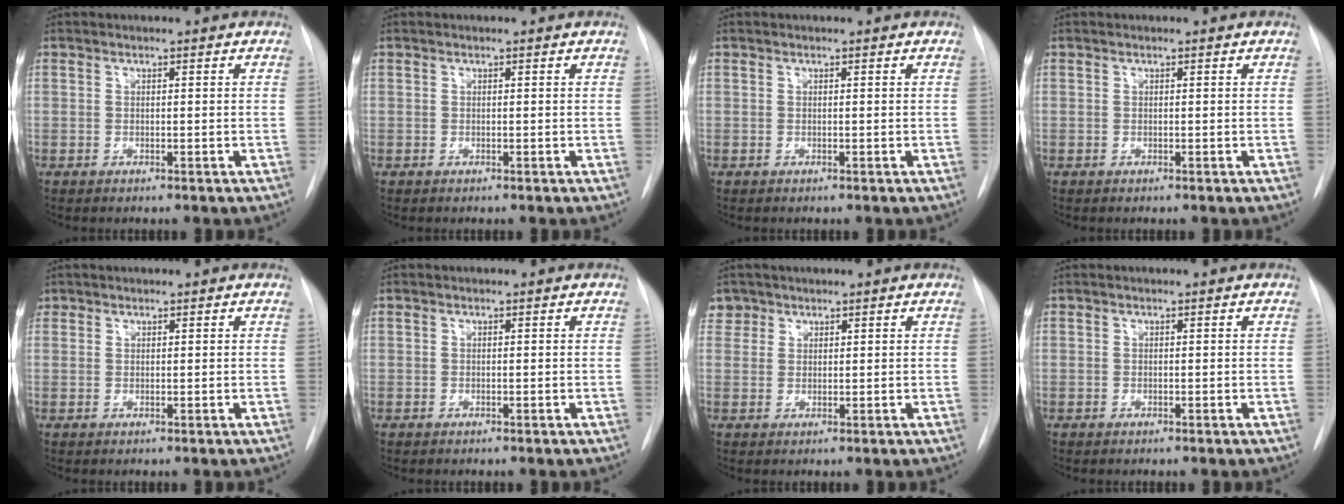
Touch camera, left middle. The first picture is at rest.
{"total": 0.0}
{"total": 0.0}
{"total": 0.0}
{"total": 1.1, "force": [0.8, 0.8, -0.2], "torque": [0.015, 0.003, 0.010]}
{"total": 0.0}
{"total": 2.8, "force": [1.8, 2.1, -0.3], "torque": [0.015, 0.005, 0.030]}
{"total": 0.0}